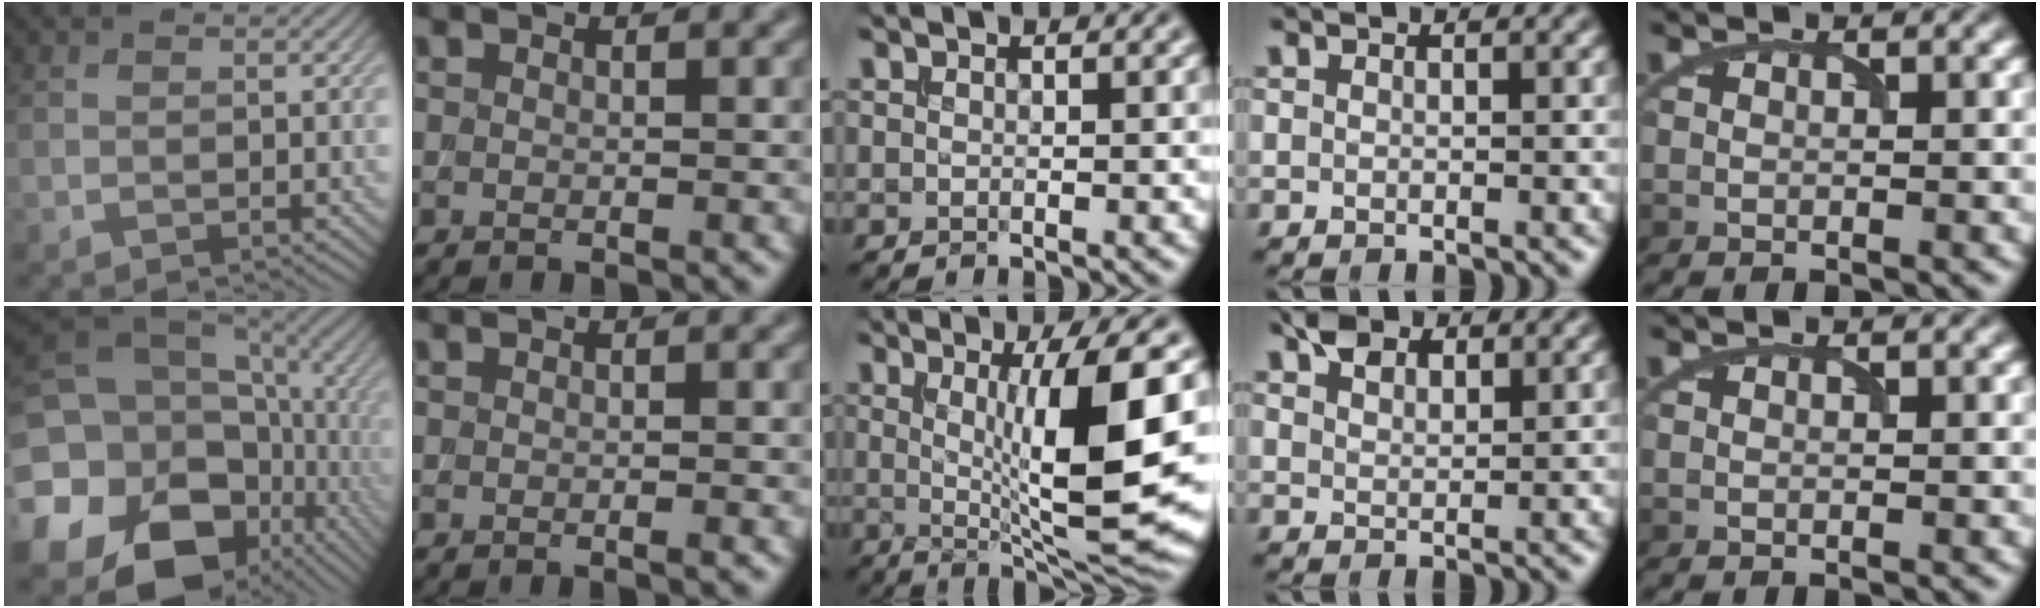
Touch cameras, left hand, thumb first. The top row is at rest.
{"thumb": {"total": 22.2, "force": [-4.5, 17.9, 12.4], "torque": [-0.250, -0.046, -0.056]}, "index": {"total": 1.1, "force": [-0.1, 0.4, 1.1], "torque": [-0.005, -0.002, -0.005]}, "middle": {"total": 10.6, "force": [0.7, 2.1, 10.4], "torque": [-0.153, -0.011, 0.023]}, "ring": {"total": 2.8, "force": [2.0, 1.5, 1.2], "torque": [-0.023, 0.007, 0.039]}}